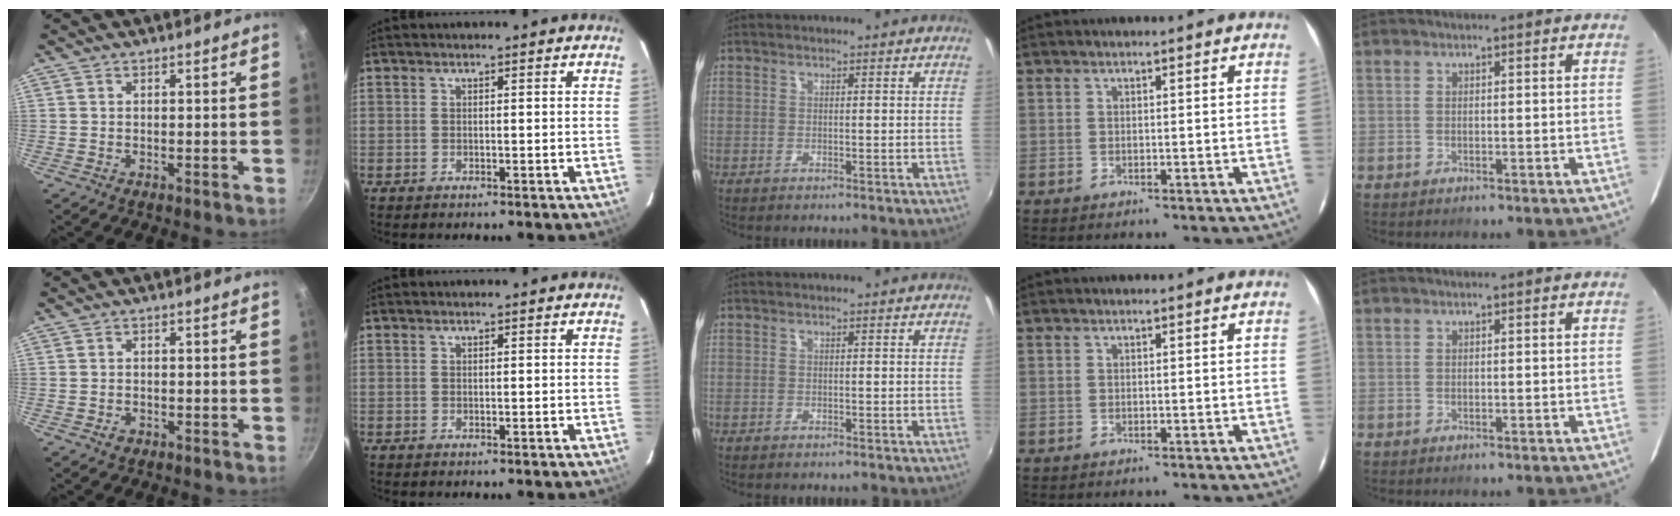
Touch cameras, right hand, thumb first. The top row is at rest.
{"thumb": {"total": 1.7, "force": [-0.9, 1.2, 0.8], "torque": [-0.013, 0.006, -0.013]}}